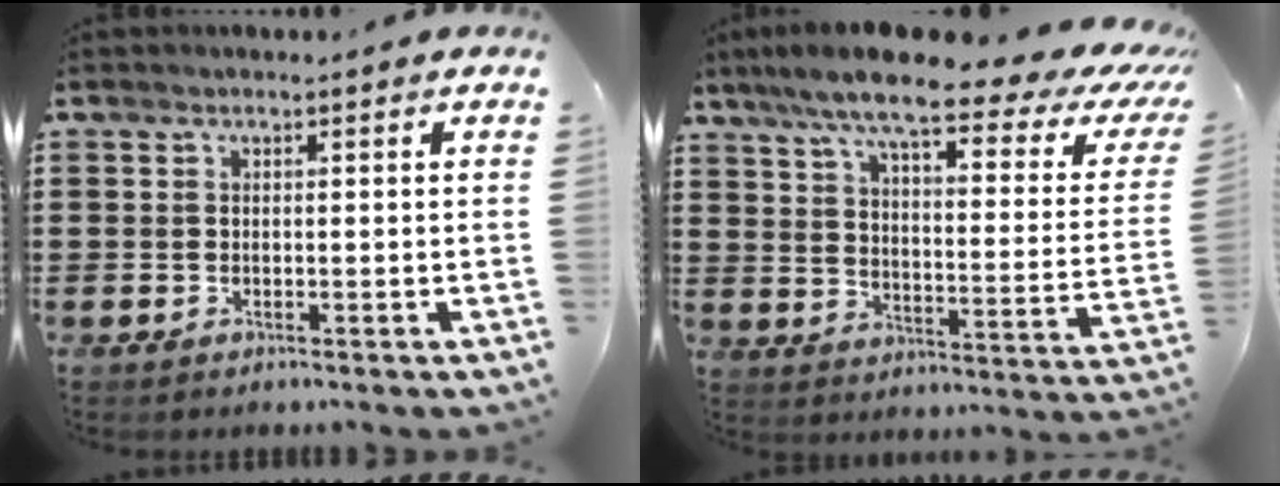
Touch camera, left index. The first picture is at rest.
{"total": 10.5, "force": [7.7, 0.8, 7.1], "torque": [-0.148, -0.046, 0.123]}